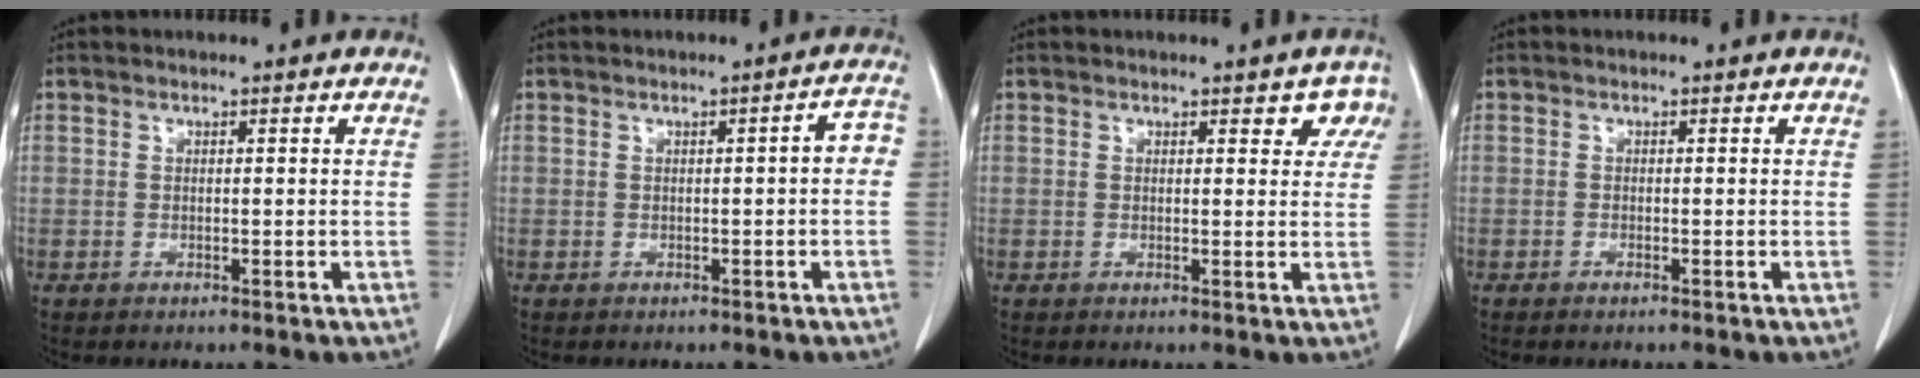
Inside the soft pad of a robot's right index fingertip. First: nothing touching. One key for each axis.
{"total": 3.0, "fx": -0.2, "fy": 0.7, "fz": 2.9, "tx": -0.031, "ty": 0.012, "tz": -0.006}
{"total": 3.4, "fx": 2.1, "fy": 1.8, "fz": 2.0, "tx": -0.003, "ty": 0.005, "tz": 0.014}
{"total": 0.6, "fx": -0.5, "fy": 0.1, "fz": 0.4, "tx": -0.009, "ty": -0.001, "tz": -0.004}